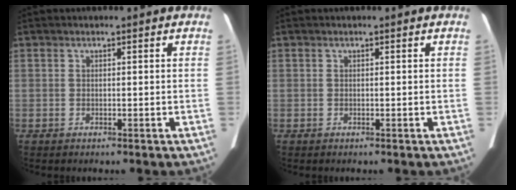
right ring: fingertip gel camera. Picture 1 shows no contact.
{"total": 0.0}